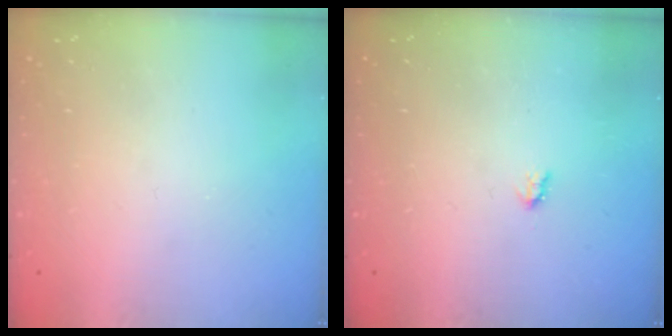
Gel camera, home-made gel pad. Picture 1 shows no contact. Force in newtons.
{"total": 1.9, "press": 1.9, "slide": 0.3}